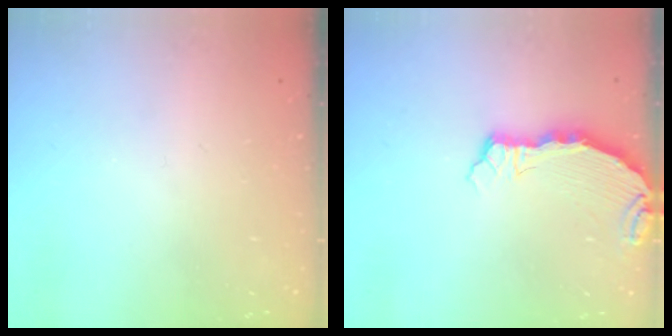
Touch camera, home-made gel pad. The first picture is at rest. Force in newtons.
{"total": 5.7, "press": 5.4, "slide": 2.0}